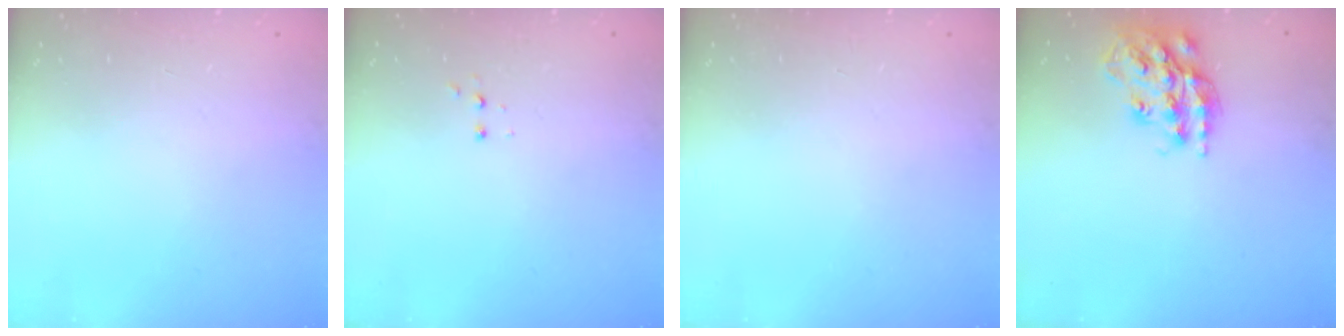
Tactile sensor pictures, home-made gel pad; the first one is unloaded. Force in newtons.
{"total": 2.8, "press": 2.8, "slide": 0.5}
{"total": 0.0}
{"total": 19.7, "press": 19.6, "slide": 1.4}